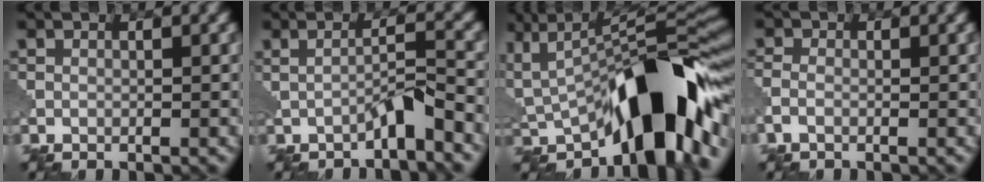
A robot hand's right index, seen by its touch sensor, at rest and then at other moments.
{"total": 2.4, "force": [-1.2, 0.1, 2.0], "torque": [-0.034, 0.010, -0.028]}
{"total": 13.0, "force": [-3.2, 5.5, 11.4], "torque": [-0.138, 0.010, -0.059]}
{"total": 1.3, "force": [-0.6, 0.6, 0.9], "torque": [-0.024, -0.001, -0.019]}